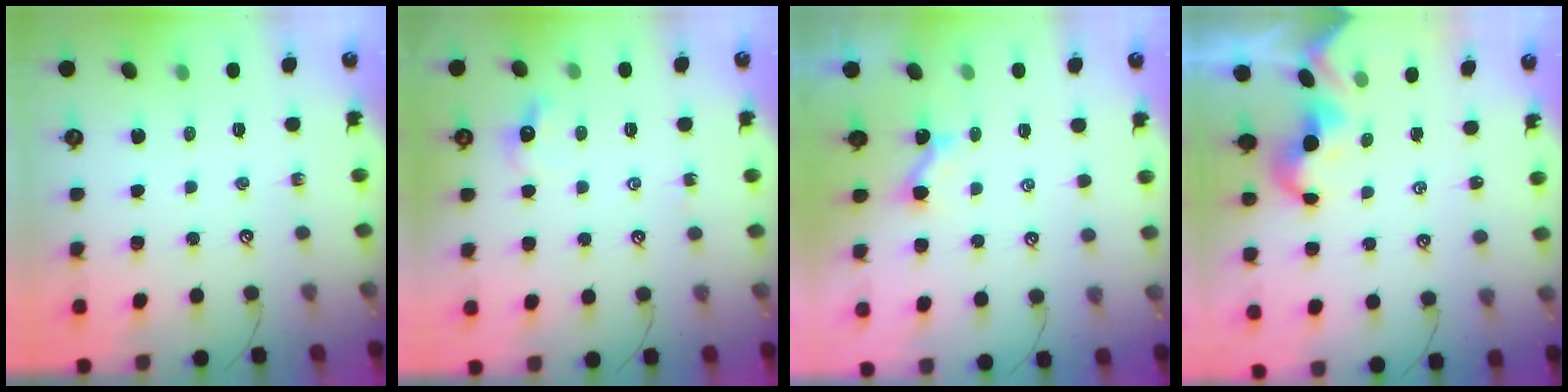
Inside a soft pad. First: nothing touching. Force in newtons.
{"total": 2.8, "press": 2.7, "slide": 0.6}
{"total": 3.0, "press": 3.0, "slide": 0.0}
{"total": 2.1, "press": 2.1, "slide": 0.2}